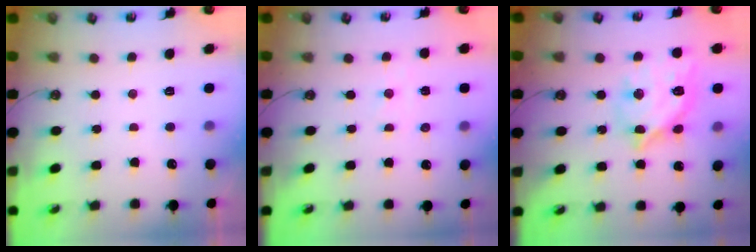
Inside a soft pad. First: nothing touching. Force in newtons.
{"total": 1.9, "press": 1.9, "slide": 0.3}
{"total": 15.0, "press": 15.0, "slide": 1.1}